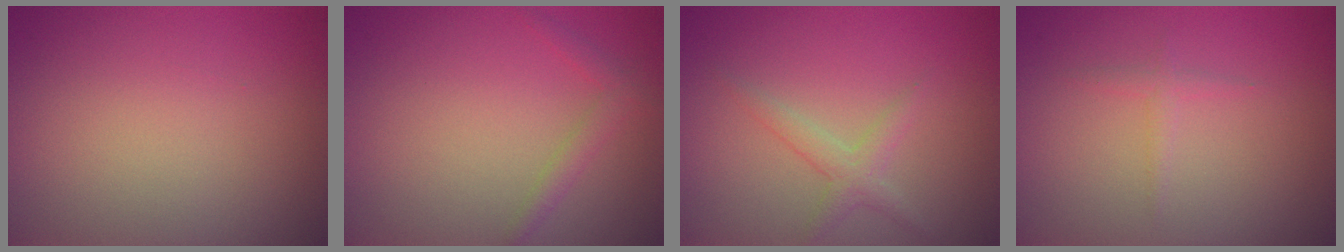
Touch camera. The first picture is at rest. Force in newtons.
{"total": 1.4, "press": 1.4, "slide": 0.1}
{"total": 1.8, "press": 1.8, "slide": 0.1}
{"total": 0.9, "press": 0.9, "slide": 0.0}